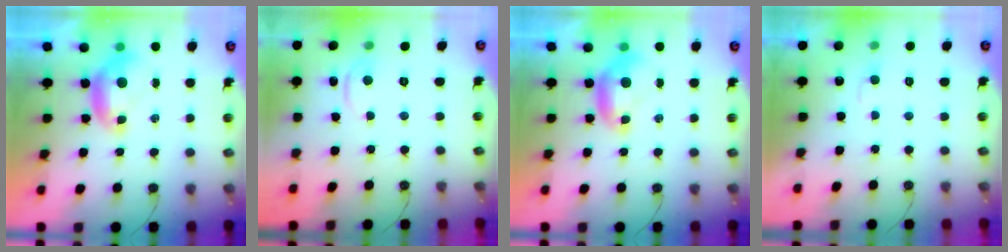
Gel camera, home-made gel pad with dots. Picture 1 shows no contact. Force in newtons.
{"total": 1.3, "press": 1.2, "slide": 0.2}
{"total": 0.0}
{"total": 2.8, "press": 2.8, "slide": 0.5}